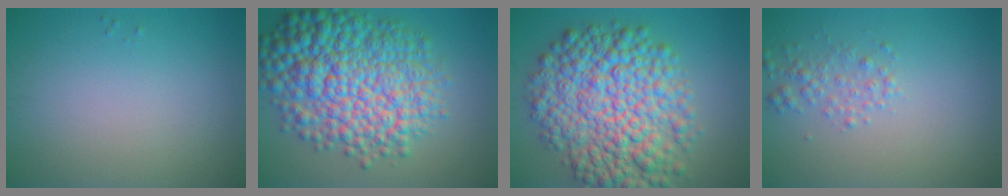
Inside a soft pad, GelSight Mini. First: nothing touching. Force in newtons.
{"total": 12.3, "press": 12.3, "slide": 0.2}
{"total": 11.6, "press": 11.6, "slide": 0.2}
{"total": 1.9, "press": 1.9, "slide": 0.1}